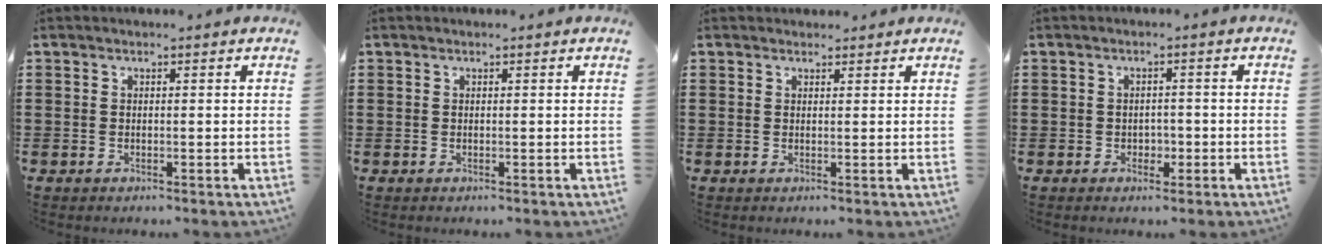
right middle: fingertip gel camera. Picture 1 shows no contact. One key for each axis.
{"total": 0.0}
{"total": 1.1, "fx": 1.0, "fy": 0.3, "fz": -0.1, "tx": 0.007, "ty": -0.003, "tz": 0.018}
{"total": 1.6, "fx": -0.7, "fy": 1.4, "fz": 0.4, "tx": -0.011, "ty": -0.001, "tz": -0.016}